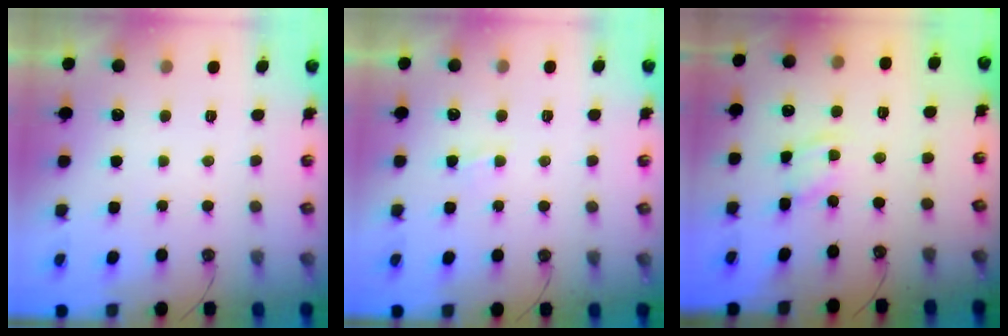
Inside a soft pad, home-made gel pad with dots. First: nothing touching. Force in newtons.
{"total": 1.6, "press": 1.6, "slide": 0.2}
{"total": 4.1, "press": 4.0, "slide": 0.5}